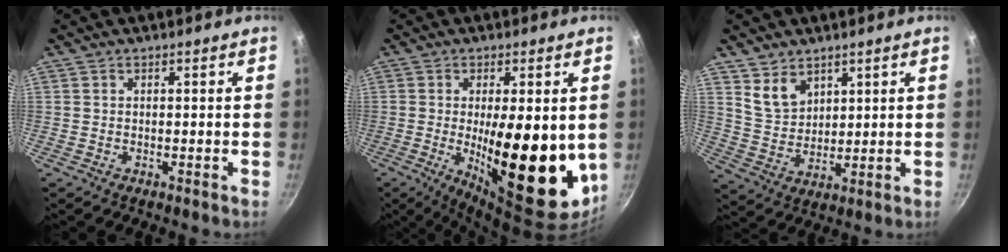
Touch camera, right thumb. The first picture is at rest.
{"total": 18.8, "force": [-0.9, 6.6, 17.5], "torque": [-0.234, -0.026, -0.004]}
{"total": 6.8, "force": [4.0, 4.6, 2.9], "torque": [-0.034, -0.024, 0.087]}